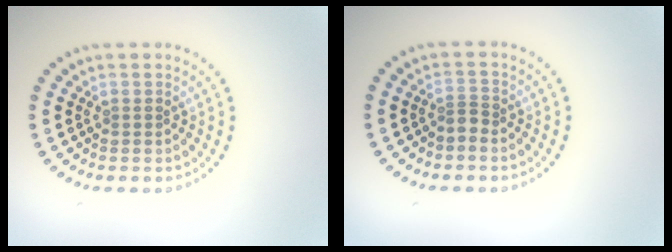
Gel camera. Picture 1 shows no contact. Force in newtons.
{"total": 0.9, "press": 0.6, "slide": 0.6}